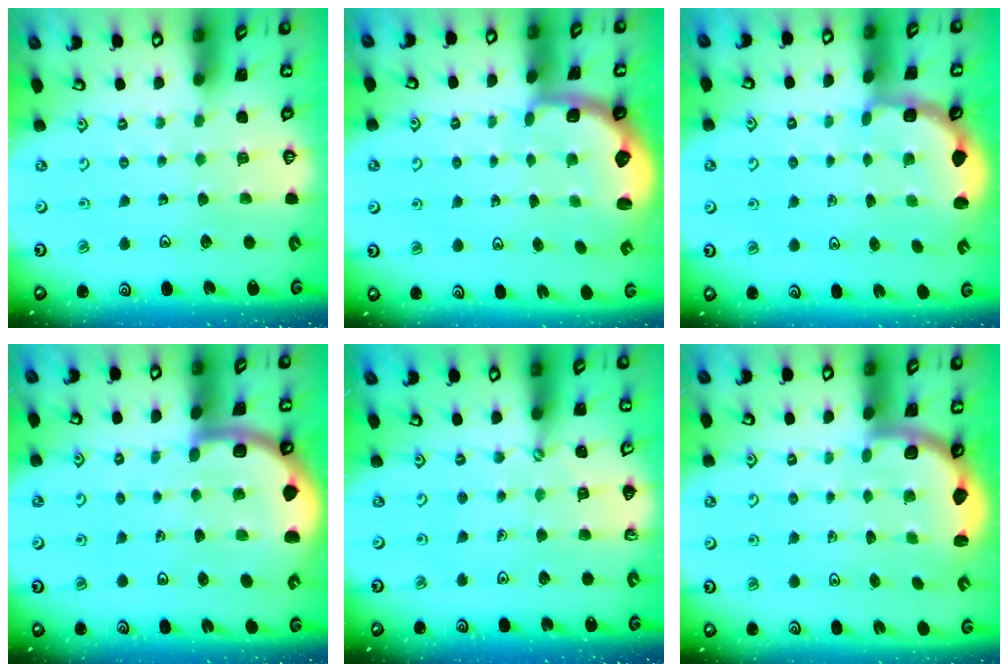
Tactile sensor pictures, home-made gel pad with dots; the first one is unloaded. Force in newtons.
{"total": 2.9, "press": 1.8, "slide": 2.2}
{"total": 3.1, "press": 2.2, "slide": 2.2}
{"total": 4.8, "press": 4.7, "slide": 0.7}
{"total": 2.4, "press": 2.4, "slide": 0.3}
{"total": 2.5, "press": 2.5, "slide": 0.6}